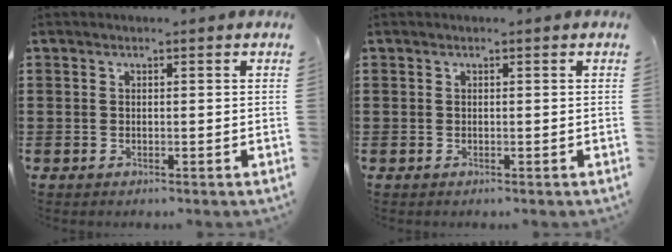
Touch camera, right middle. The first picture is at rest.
{"total": 0.0}